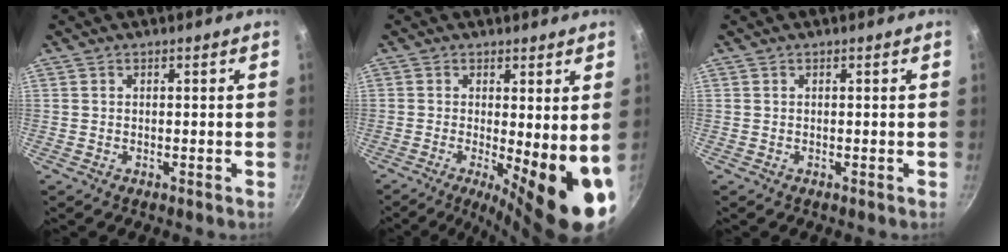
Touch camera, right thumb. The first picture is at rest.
{"total": 13.1, "force": [-2.1, 3.2, 12.5], "torque": [-0.149, -0.023, -0.023]}
{"total": 0.0}